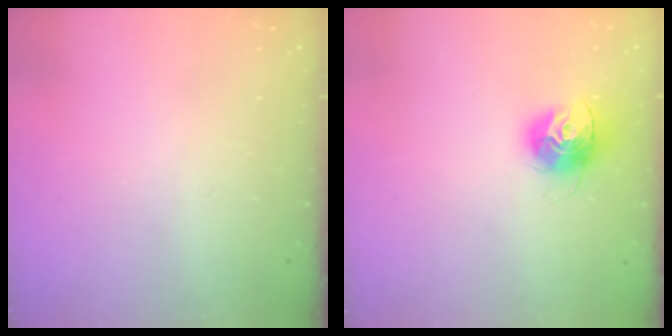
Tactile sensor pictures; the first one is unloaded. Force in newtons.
{"total": 13.6, "press": 13.5, "slide": 1.3}